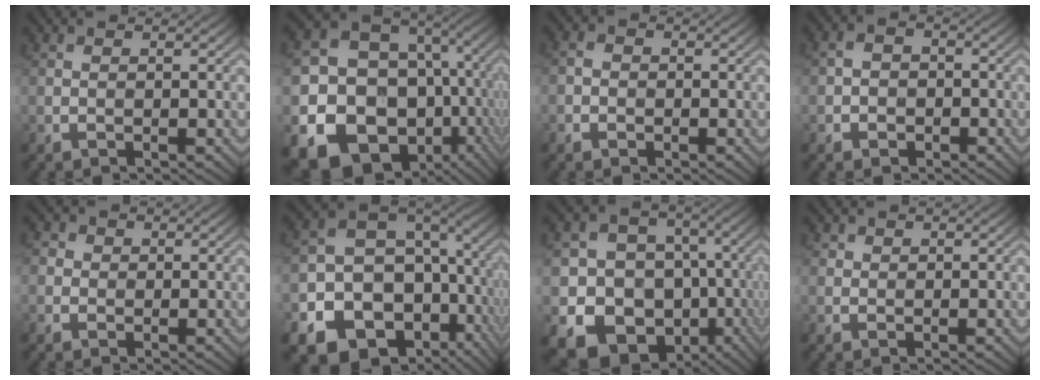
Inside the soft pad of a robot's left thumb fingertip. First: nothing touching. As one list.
[{"total": 20.2, "force": [-5.0, 16.7, 10.1], "torque": [-0.230, -0.060, -0.062]}, {"total": 1.8, "force": [-0.9, 1.5, 0.6], "torque": [-0.009, 0.001, -0.025]}, {"total": 2.8, "force": [-1.2, 2.3, 1.0], "torque": [-0.014, 0.001, -0.032]}, {"total": 2.0, "force": [0.3, 1.9, 0.6], "torque": [-0.022, 0.004, -0.001]}, {"total": 19.7, "force": [-6.9, 15.3, 10.3], "torque": [-0.217, -0.046, -0.074]}, {"total": 17.0, "force": [-5.7, 14.7, 6.6], "torque": [-0.145, -0.025, -0.103]}, {"total": 1.2, "force": [0.7, 0.9, 0.2], "torque": [-0.001, 0.000, 0.011]}]